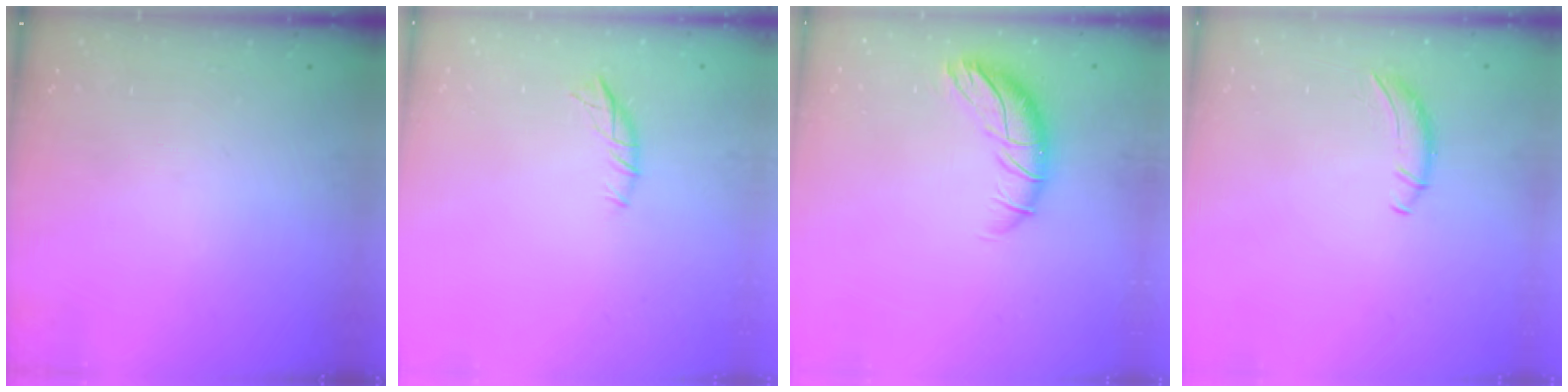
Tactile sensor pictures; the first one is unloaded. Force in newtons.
{"total": 5.5, "press": 5.4, "slide": 0.7}
{"total": 10.9, "press": 10.6, "slide": 2.6}
{"total": 0.0}